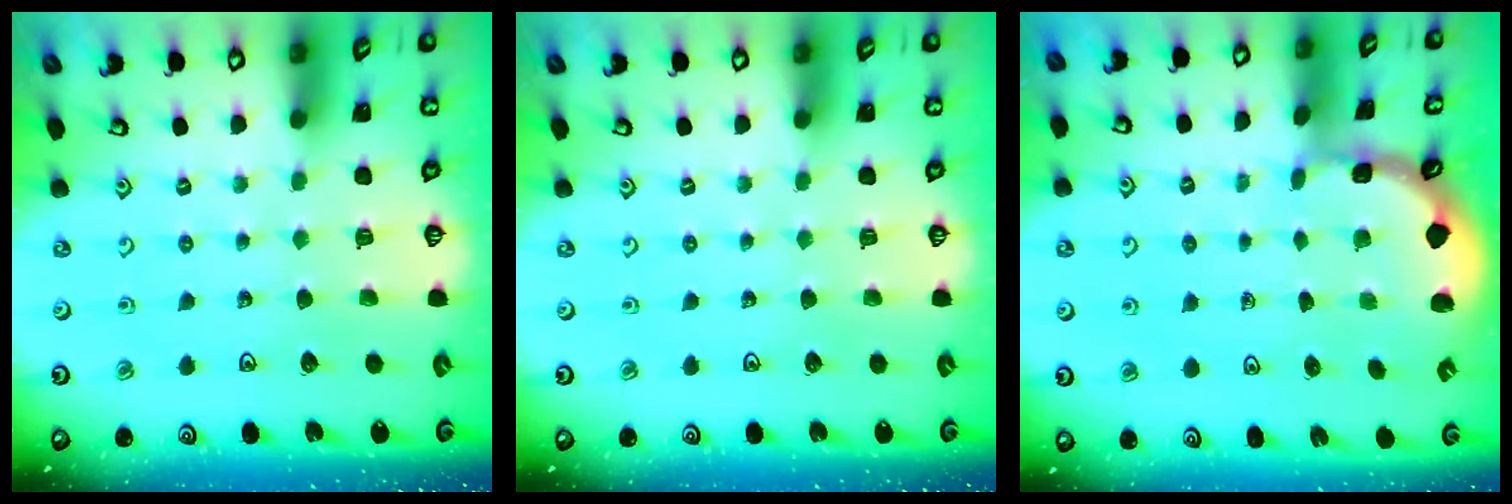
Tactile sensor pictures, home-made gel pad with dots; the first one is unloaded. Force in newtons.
{"total": 0.0}
{"total": 1.1, "press": 1.1, "slide": 0.1}